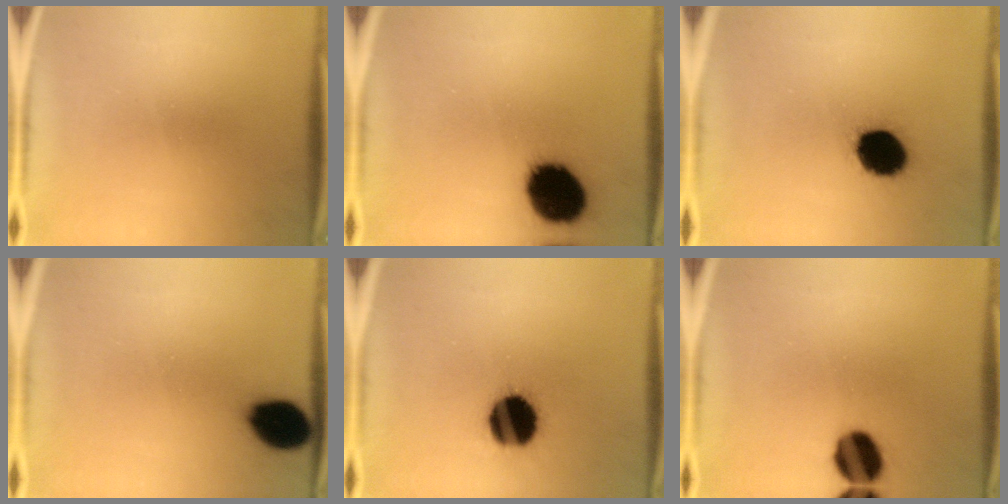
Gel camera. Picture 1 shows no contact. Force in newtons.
{"total": 18.4}
{"total": 14.5}
{"total": 11.9}
{"total": 16.4}
{"total": 10.4}